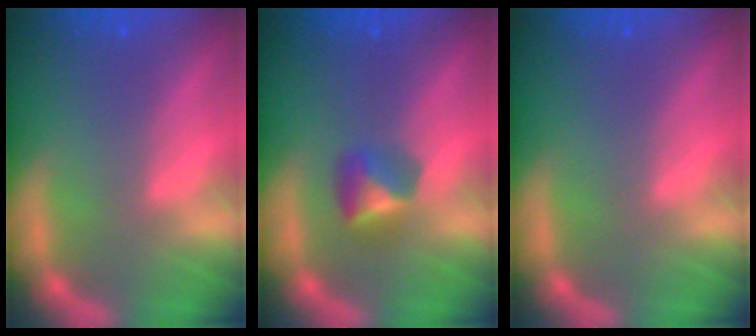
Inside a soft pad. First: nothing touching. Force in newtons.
{"total": 2.4}
{"total": 0.0}